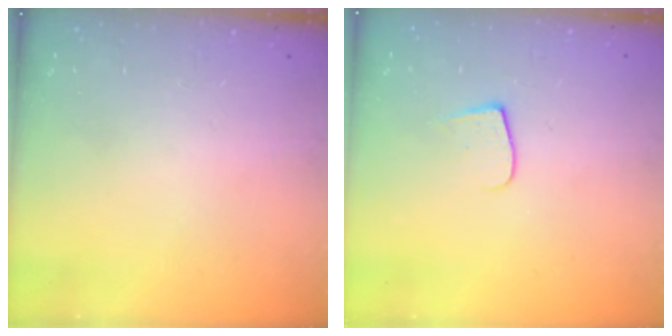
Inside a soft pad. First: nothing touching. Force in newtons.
{"total": 5.8, "press": 5.8, "slide": 0.7}